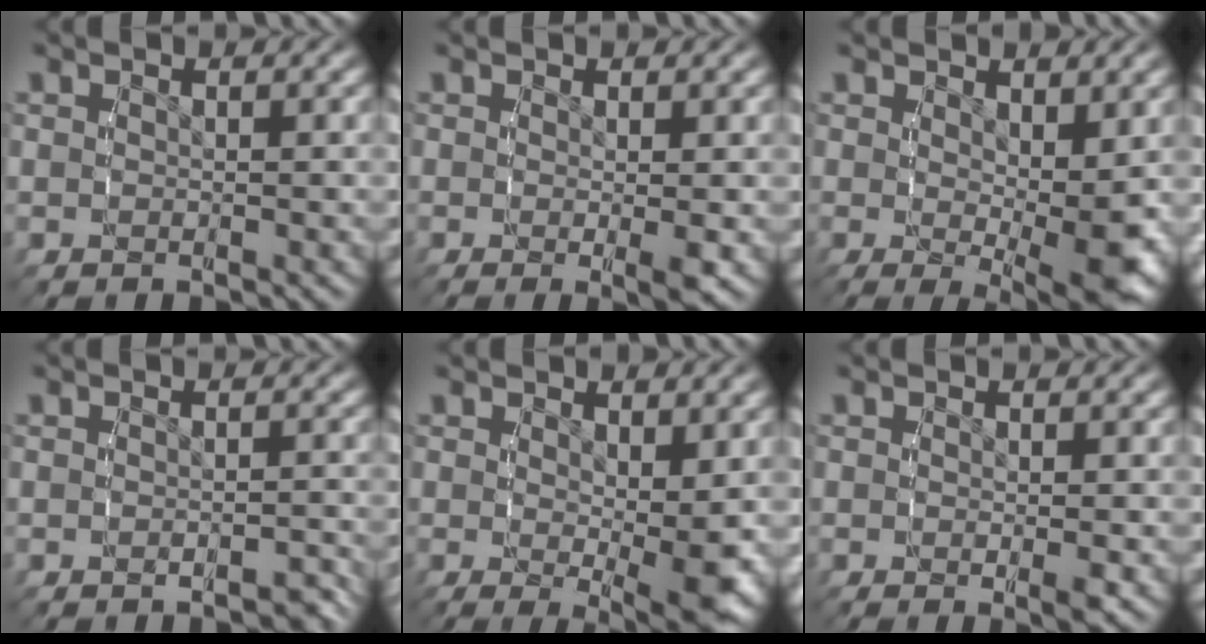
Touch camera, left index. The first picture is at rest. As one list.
[{"total": 1.3, "force": [0.0, -0.3, 1.2], "torque": [-0.016, -0.004, -0.002]}, {"total": 3.9, "force": [0.3, 0.5, 3.9], "torque": [-0.047, -0.018, 0.010]}, {"total": 1.3, "force": [-1.3, 0.2, 0.2], "torque": [-0.008, 0.005, -0.027]}, {"total": 3.3, "force": [0.3, 0.2, 3.2], "torque": [-0.037, -0.016, 0.009]}, {"total": 0.8, "force": [-0.1, -0.3, 0.8], "torque": [-0.011, 0.000, -0.004]}]